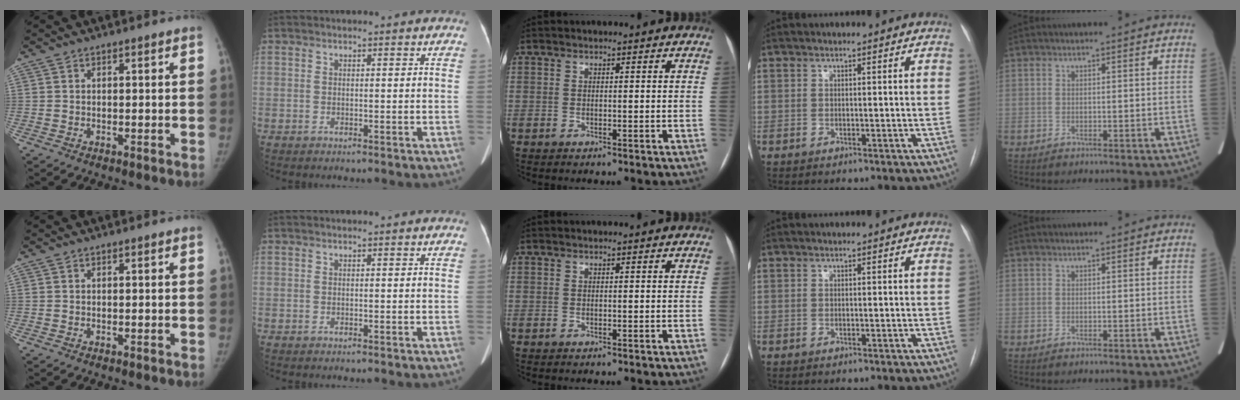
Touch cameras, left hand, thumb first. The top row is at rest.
{}